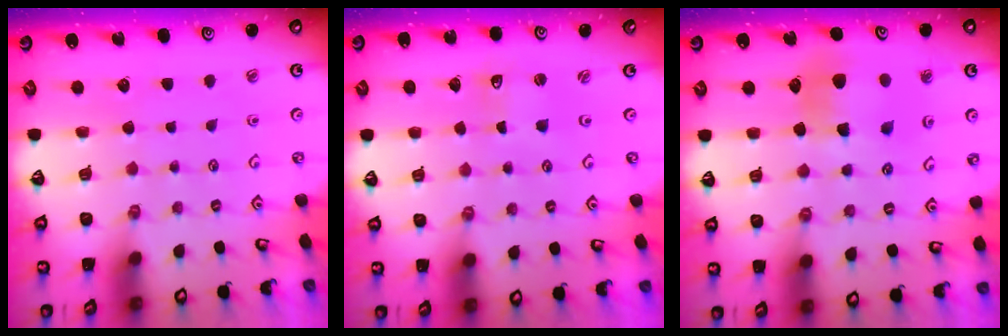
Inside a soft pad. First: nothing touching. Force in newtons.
{"total": 0.6, "press": 0.6, "slide": 0.1}
{"total": 9.2, "press": 9.1, "slide": 1.3}